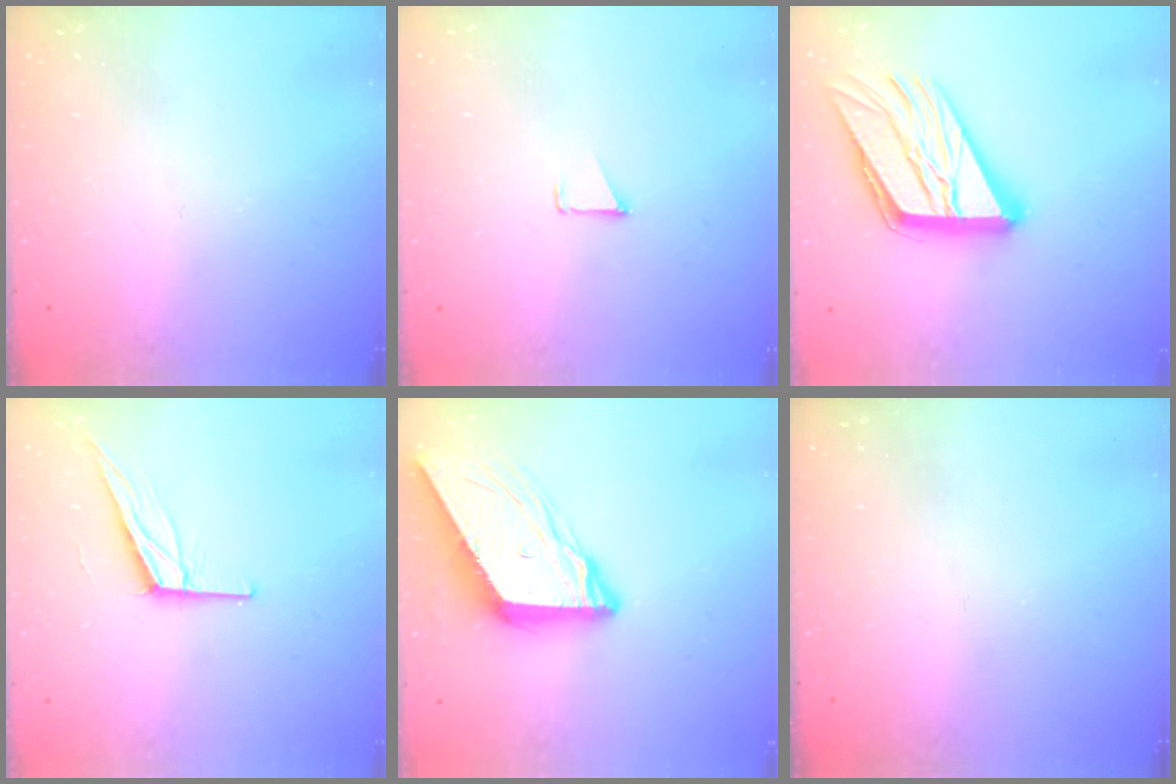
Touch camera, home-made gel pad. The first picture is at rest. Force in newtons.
{"total": 0.9, "press": 0.8, "slide": 0.1}
{"total": 21.5, "press": 21.3, "slide": 2.9}
{"total": 10.8, "press": 10.4, "slide": 2.7}
{"total": 10.0, "press": 10.0, "slide": 0.8}
{"total": 0.0}